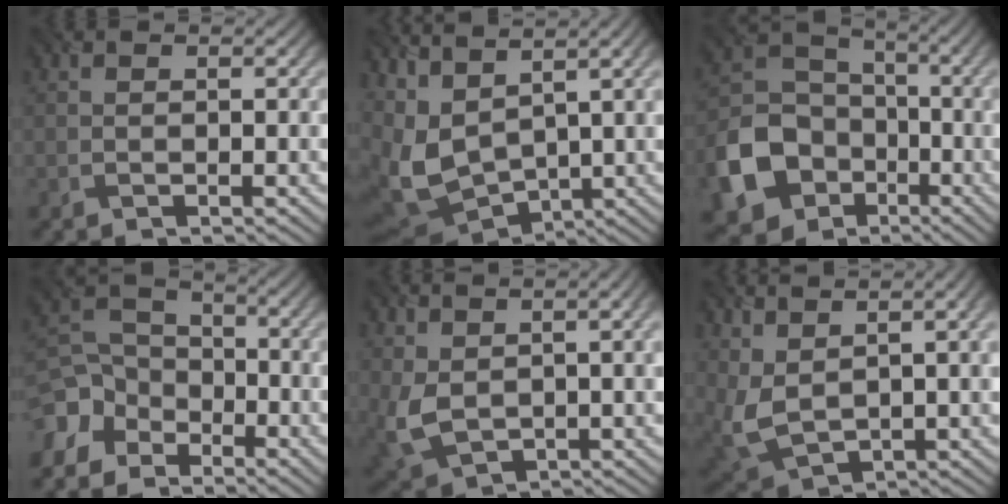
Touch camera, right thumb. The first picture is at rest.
{"total": 10.7, "force": [2.3, 5.1, 9.1], "torque": [-0.237, -0.011, 0.063]}
{"total": 13.5, "force": [-5.2, 10.6, 6.6], "torque": [-0.177, -0.032, -0.110]}
{"total": 7.9, "force": [-4.8, 5.7, 2.8], "torque": [-0.077, -0.005, -0.108]}
{"total": 9.0, "force": [1.7, 4.9, 7.4], "torque": [-0.183, -0.014, 0.039]}
{"total": 9.1, "force": [3.7, 3.8, 7.3], "torque": [-0.193, -0.007, 0.083]}